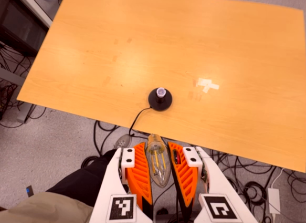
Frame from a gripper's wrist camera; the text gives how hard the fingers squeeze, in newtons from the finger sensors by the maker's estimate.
{"total": 19.7, "left": 21.6, "right": 17.9}